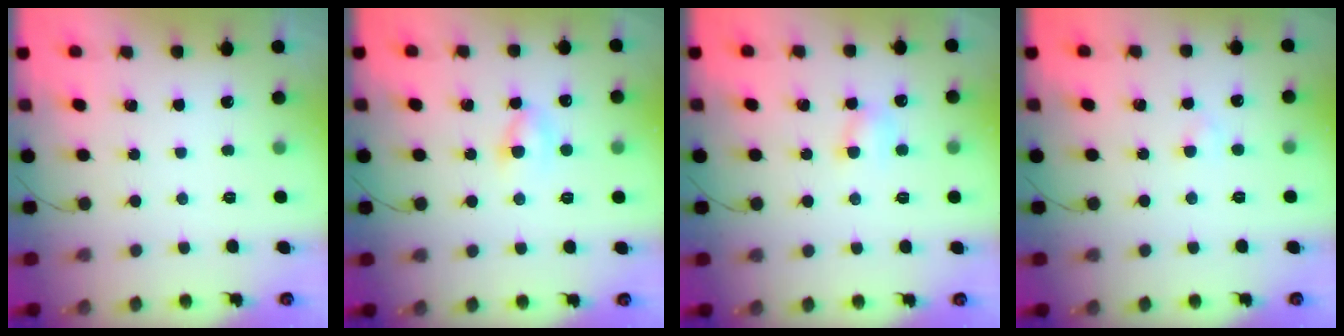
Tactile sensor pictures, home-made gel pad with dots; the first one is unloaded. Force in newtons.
{"total": 3.3, "press": 3.0, "slide": 1.2}
{"total": 4.8, "press": 4.8, "slide": 0.8}
{"total": 1.9, "press": 1.7, "slide": 0.9}